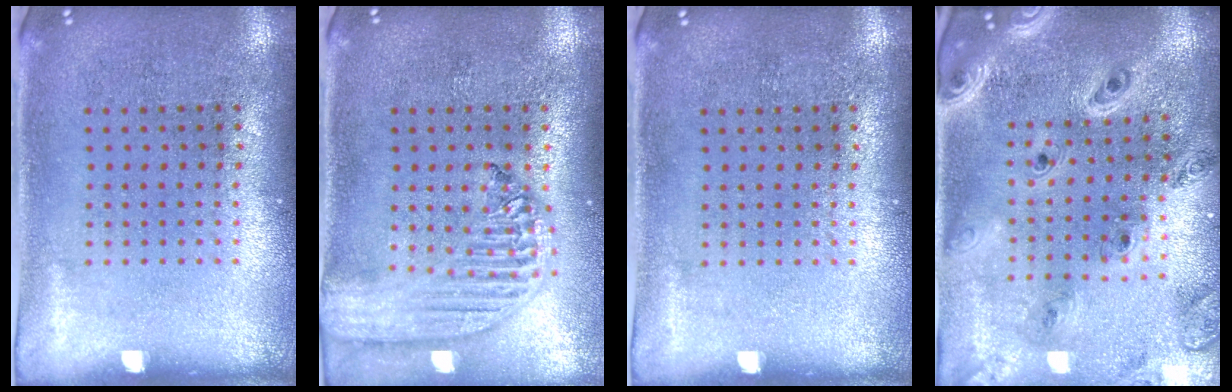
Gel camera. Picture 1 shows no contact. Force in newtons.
{"total": 2.3, "press": 2.0, "slide": 1.2}
{"total": 0.0}
{"total": 2.2, "press": 2.1, "slide": 0.8}